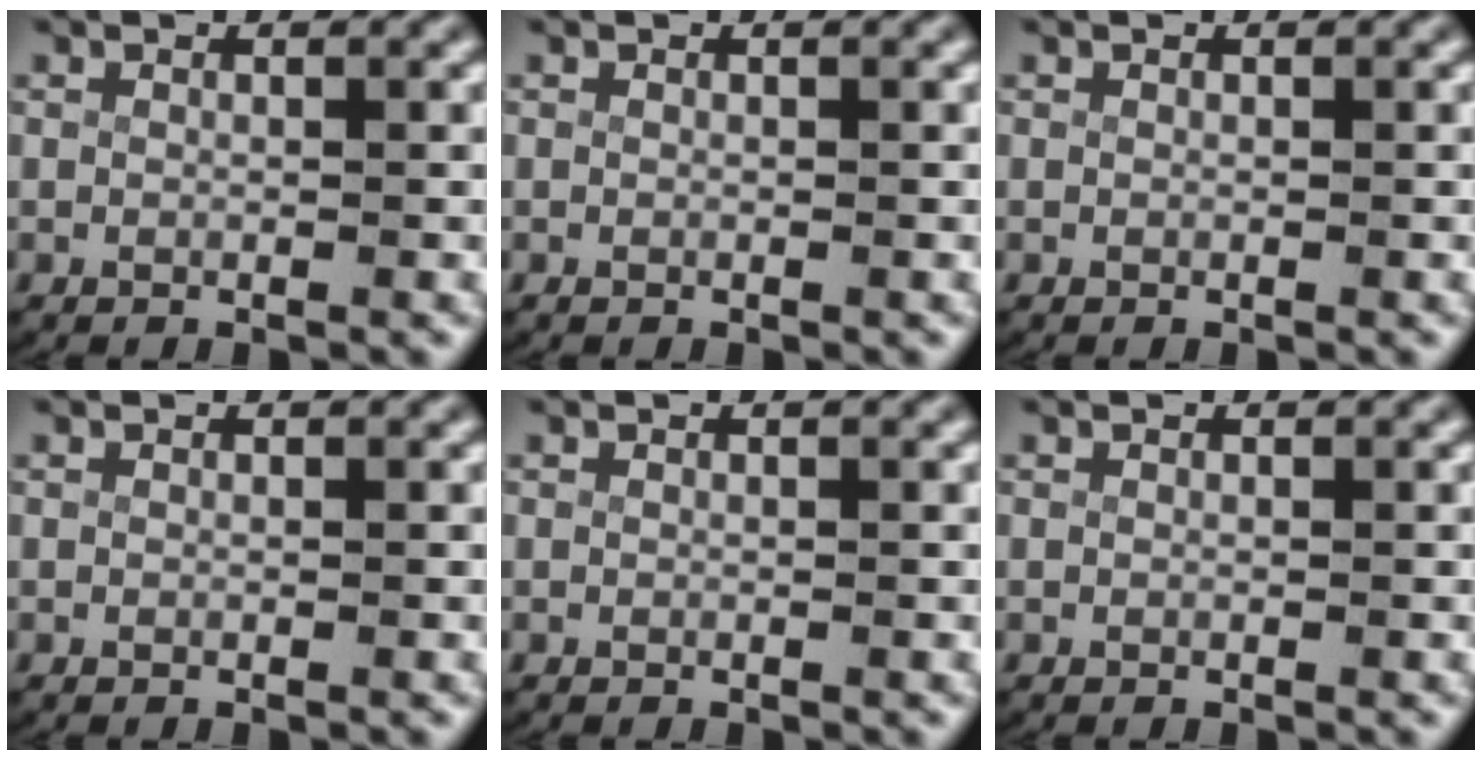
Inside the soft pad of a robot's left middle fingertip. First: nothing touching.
{"total": 0.0}
{"total": 0.0}
{"total": 0.0}
{"total": 0.0}
{"total": 0.0}